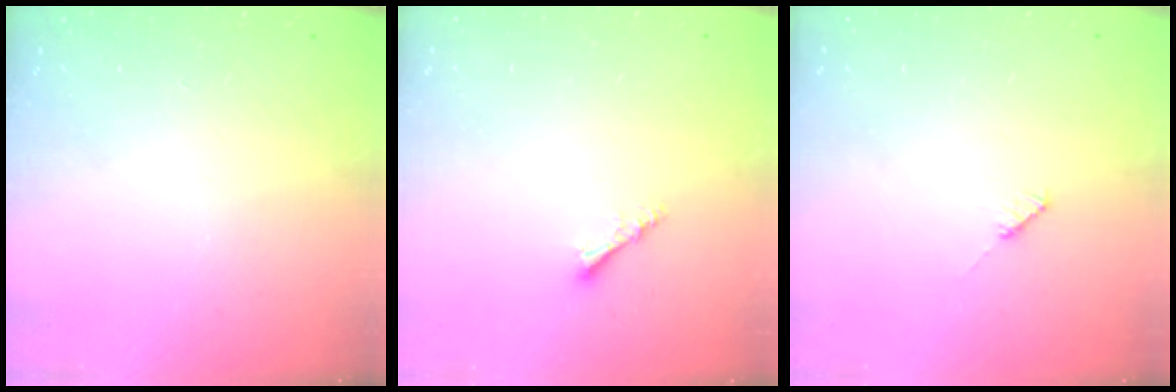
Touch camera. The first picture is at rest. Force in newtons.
{"total": 3.0, "press": 2.9, "slide": 0.6}
{"total": 3.0, "press": 3.0, "slide": 0.2}